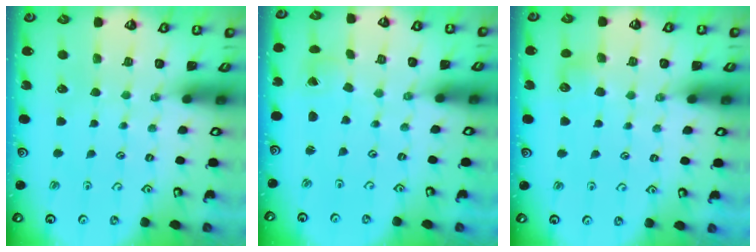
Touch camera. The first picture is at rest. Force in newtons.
{"total": 1.0, "press": 1.0, "slide": 0.0}
{"total": 5.6, "press": 5.6, "slide": 0.5}